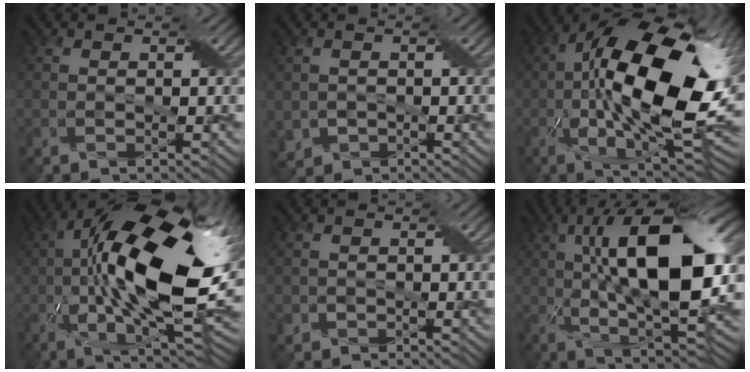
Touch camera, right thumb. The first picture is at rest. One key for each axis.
{"total": 2.8, "fx": -1.0, "fy": 2.5, "fz": 0.8, "tx": -0.028, "ty": -0.015, "tz": -0.020}
{"total": 20.1, "fx": 0.0, "fy": 8.3, "fz": 18.3, "tx": -0.311, "ty": 0.010, "tz": -0.013}
{"total": 20.1, "fx": 1.0, "fy": 7.6, "fz": 18.6, "tx": -0.312, "ty": 0.018, "tz": 0.007}
{"total": 1.4, "fx": -0.7, "fy": 1.2, "fz": -0.1, "tx": 0.001, "ty": -0.006, "tz": -0.015}
{"total": 17.4, "fx": 2.5, "fy": 6.5, "fz": 15.9, "tx": -0.261, "ty": 0.019, "tz": 0.026}